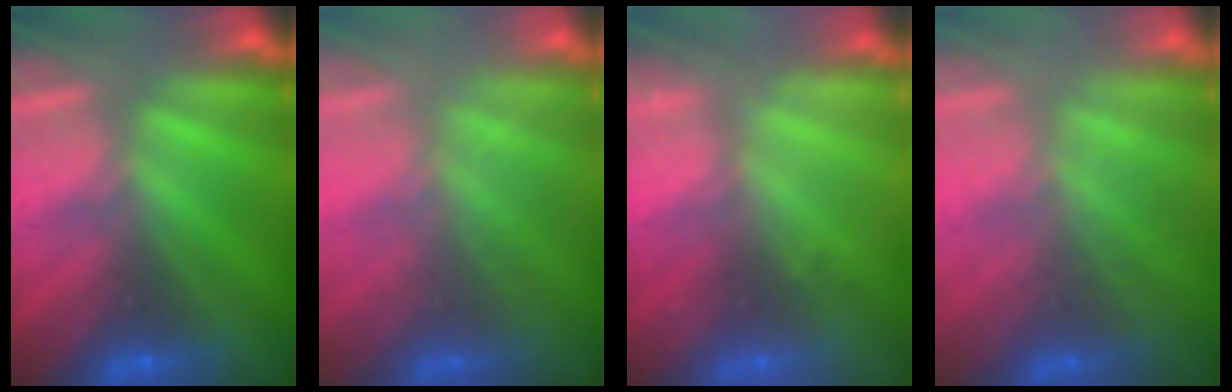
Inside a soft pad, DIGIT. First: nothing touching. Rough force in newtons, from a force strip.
{"total": 1.8}
{"total": 2.3}
{"total": 2.2}